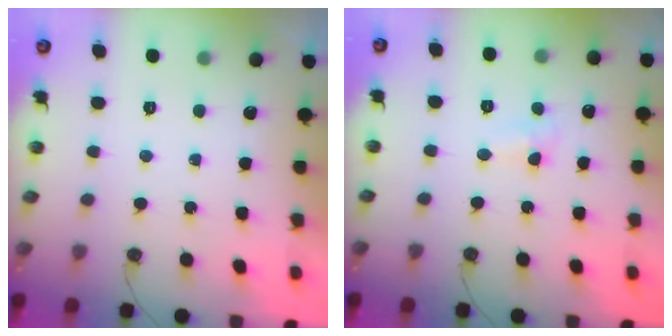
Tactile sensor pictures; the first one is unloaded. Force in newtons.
{"total": 3.8, "press": 3.8, "slide": 0.5}